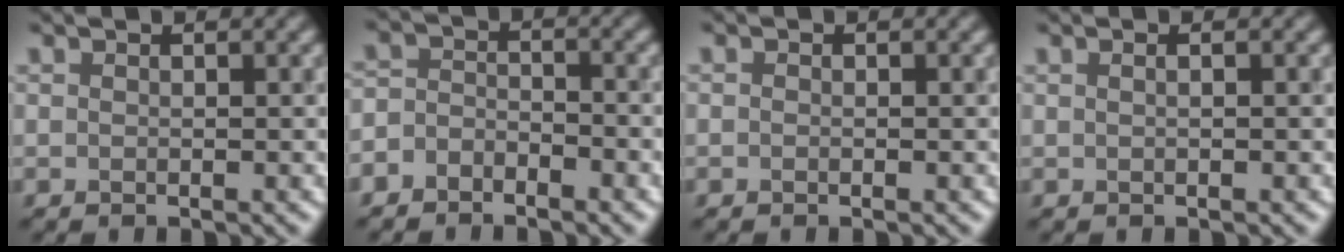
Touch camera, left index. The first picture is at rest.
{"total": 2.4, "force": [-2.2, 1.0, 0.1], "torque": [-0.004, 0.004, -0.045]}
{"total": 0.5, "force": [-0.4, -0.1, -0.3], "torque": [0.004, -0.006, -0.002]}
{"total": 0.9, "force": [0.3, 0.5, 0.6], "torque": [0.008, -0.001, -0.009]}